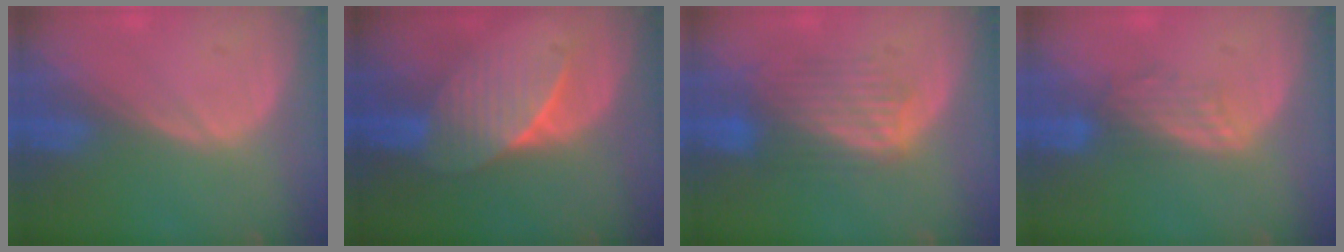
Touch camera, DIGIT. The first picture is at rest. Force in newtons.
{"total": 7.4, "press": 6.7, "slide": 3.0}
{"total": 6.4, "press": 6.3, "slide": 0.6}
{"total": 3.6, "press": 3.2, "slide": 1.7}